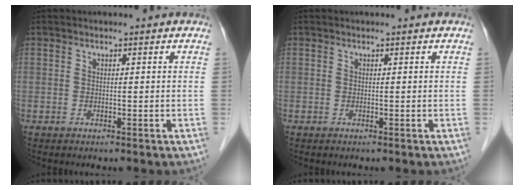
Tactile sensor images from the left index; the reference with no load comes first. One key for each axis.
{"total": 0.0}